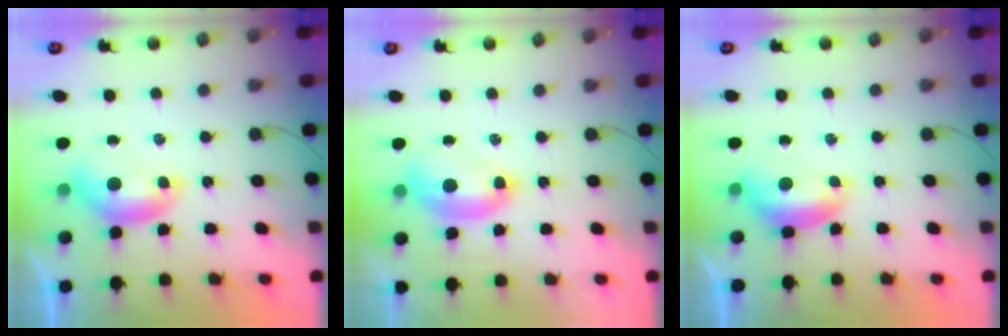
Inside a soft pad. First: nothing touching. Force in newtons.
{"total": 2.5, "press": 2.5, "slide": 0.6}
{"total": 0.9, "press": 0.6, "slide": 0.6}